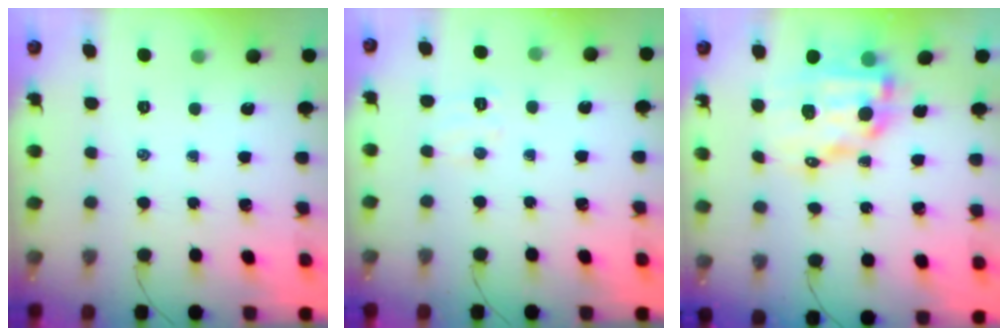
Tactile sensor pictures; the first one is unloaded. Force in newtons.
{"total": 5.7, "press": 5.6, "slide": 1.3}
{"total": 12.3, "press": 11.9, "slide": 3.0}